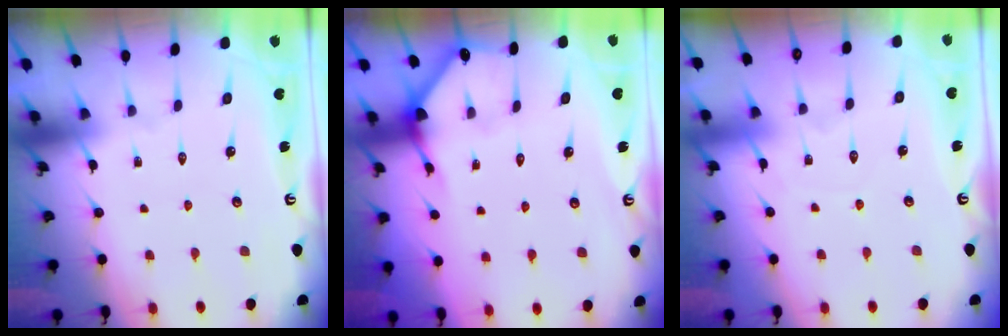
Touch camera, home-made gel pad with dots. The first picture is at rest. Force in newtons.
{"total": 3.4, "press": 3.4, "slide": 0.2}
{"total": 4.9, "press": 4.8, "slide": 0.6}